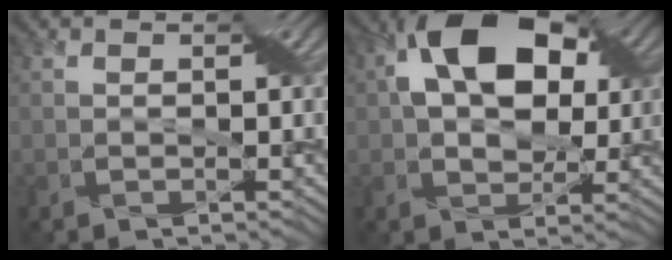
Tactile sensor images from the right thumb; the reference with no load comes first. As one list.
[{"total": 14.3, "force": [4.5, 9.0, 10.2], "torque": [-0.182, 0.032, 0.063]}]